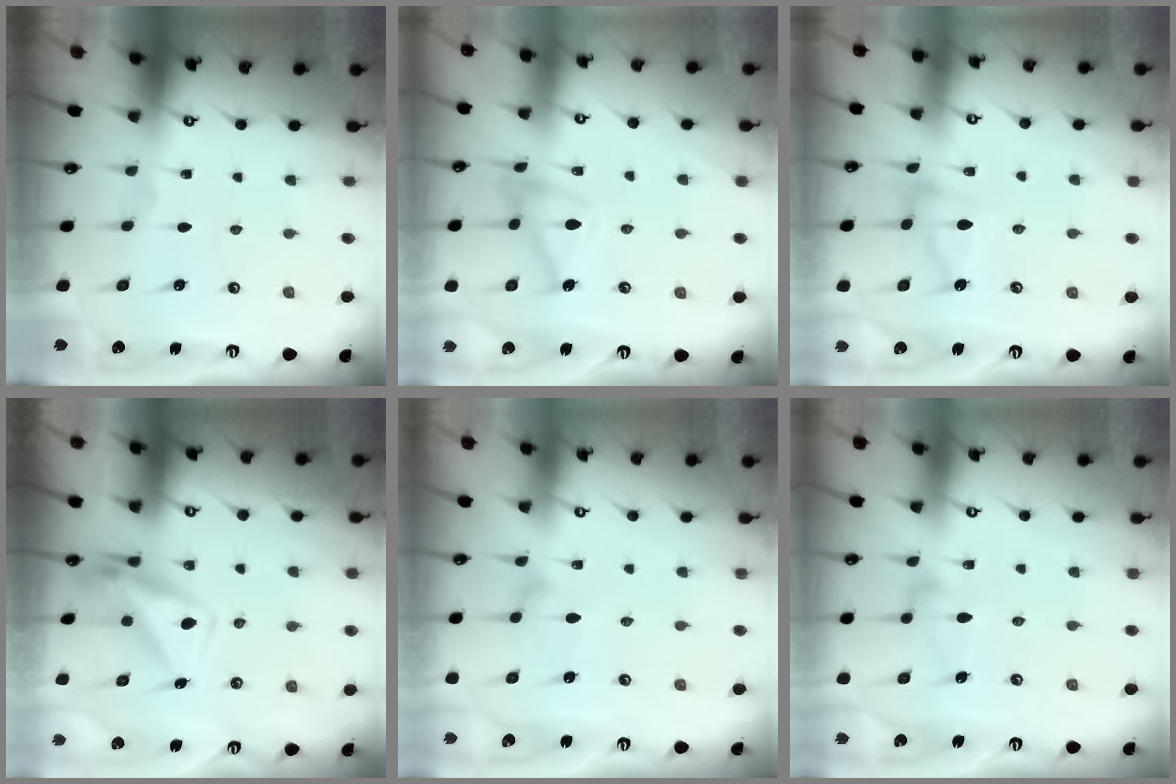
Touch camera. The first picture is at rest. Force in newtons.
{"total": 12.7, "press": 12.6, "slide": 0.8}
{"total": 8.2, "press": 8.1, "slide": 0.6}
{"total": 9.4, "press": 9.3, "slide": 1.5}
{"total": 5.4, "press": 5.4, "slide": 0.3}
{"total": 7.1, "press": 7.1, "slide": 0.3}